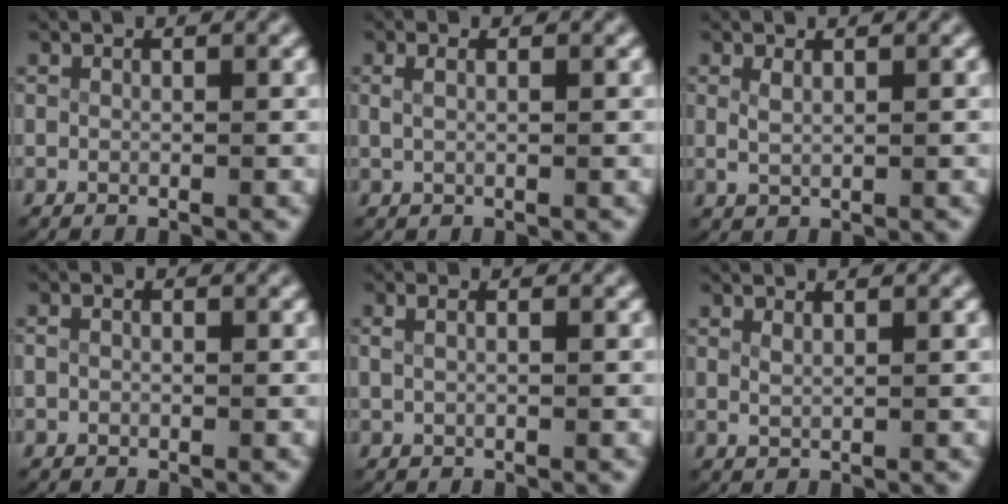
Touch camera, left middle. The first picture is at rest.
{"total": 1.0, "force": [0.3, 0.3, 0.9], "torque": [-0.024, -0.004, 0.010]}
{"total": 1.0, "force": [0.5, 0.5, 0.8], "torque": [-0.023, -0.008, 0.019]}
{"total": 1.0, "force": [-0.1, 0.9, 0.5], "torque": [-0.014, -0.003, -0.003]}
{"total": 1.2, "force": [0.1, 0.7, 1.0], "torque": [-0.024, -0.004, 0.005]}
{"total": 0.6, "force": [0.5, -0.1, 0.3], "torque": [-0.013, -0.008, 0.020]}